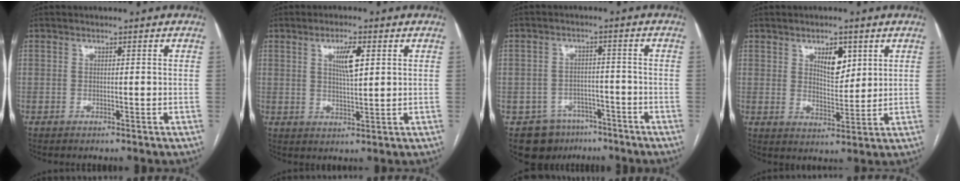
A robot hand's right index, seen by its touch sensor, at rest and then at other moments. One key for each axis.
{"total": 4.9, "fx": 1.7, "fy": 0.8, "fz": 4.5, "tx": -0.081, "ty": 0.001, "tz": 0.033}
{"total": 7.9, "fx": -5.2, "fy": 5.9, "fz": 1.0, "tx": -0.009, "ty": 0.018, "tz": -0.071}
{"total": 5.6, "fx": 2.7, "fy": 2.4, "fz": 4.3, "tx": -0.071, "ty": -0.003, "tz": 0.050}